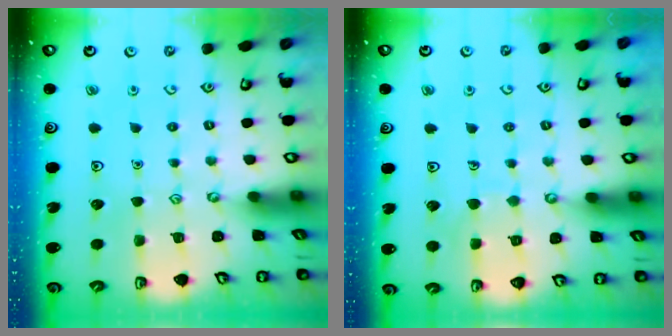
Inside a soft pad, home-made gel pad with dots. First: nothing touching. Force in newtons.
{"total": 5.1, "press": 5.1, "slide": 0.3}